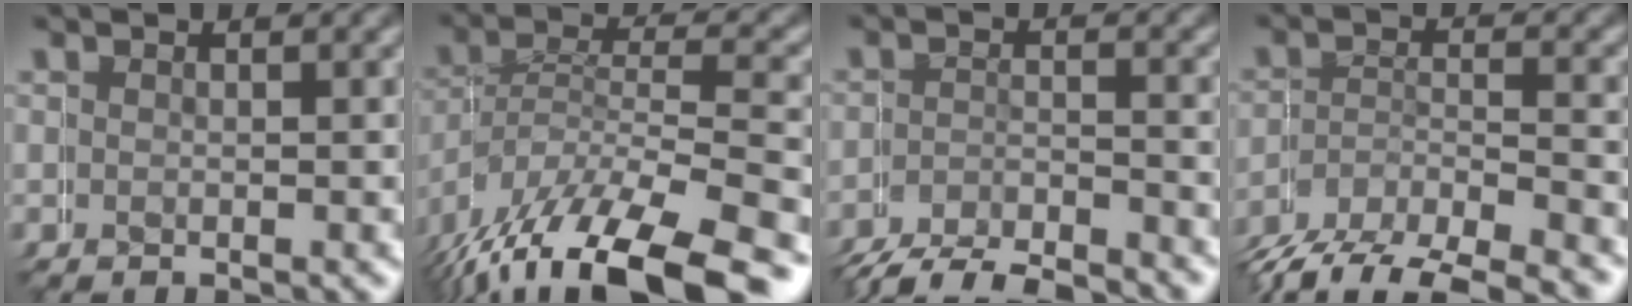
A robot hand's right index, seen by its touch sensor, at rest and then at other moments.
{"total": 7.5, "force": [-5.2, 3.6, 4.1], "torque": [-0.108, -0.038, -0.054]}
{"total": 4.1, "force": [-3.6, 1.9, 0.0], "torque": [-0.011, -0.011, -0.061]}
{"total": 6.3, "force": [-4.6, 3.8, 2.2], "torque": [-0.043, -0.016, -0.072]}